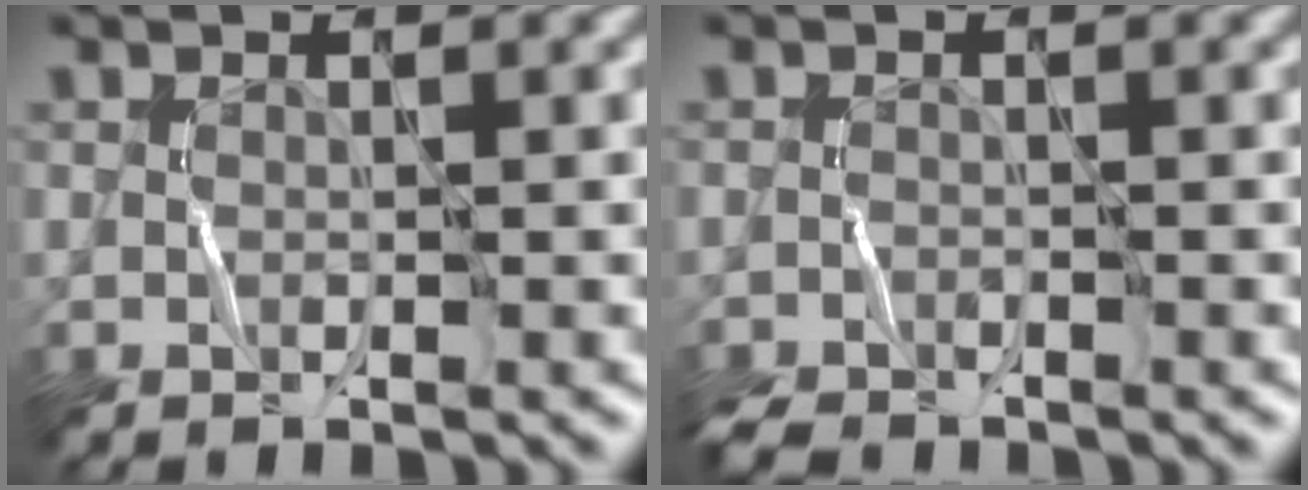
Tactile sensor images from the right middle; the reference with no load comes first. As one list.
[{"total": 2.0, "force": [-1.9, 0.2, 0.4], "torque": [-0.017, -0.003, -0.039]}]